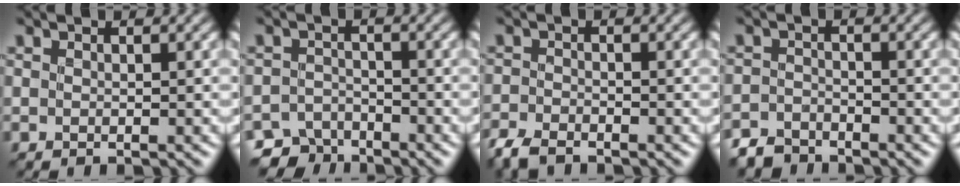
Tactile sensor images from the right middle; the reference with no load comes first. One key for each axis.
{"total": 4.4, "fx": -3.8, "fy": 2.2, "fz": 0.7, "tx": -0.002, "ty": -0.010, "tz": -0.066}
{"total": 3.1, "fx": -2.5, "fy": 1.1, "fz": 1.3, "tx": -0.026, "ty": -0.007, "tz": -0.059}
{"total": 2.9, "fx": -2.6, "fy": 1.2, "fz": 0.4, "tx": -0.005, "ty": -0.001, "tz": -0.057}